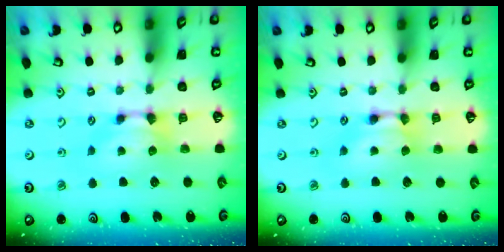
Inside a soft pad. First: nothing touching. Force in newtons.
{"total": 1.6, "press": 1.6, "slide": 0.1}